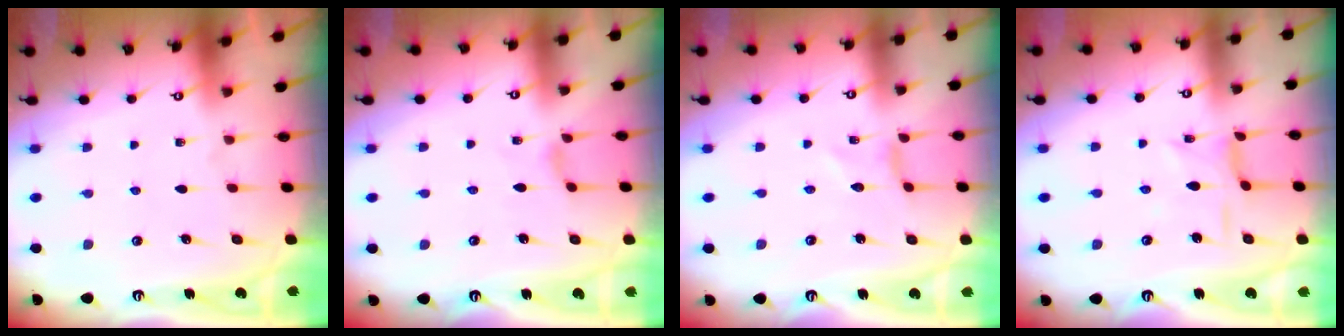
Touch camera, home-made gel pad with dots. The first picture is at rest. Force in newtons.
{"total": 1.9, "press": 1.9, "slide": 0.4}
{"total": 0.0}
{"total": 2.3, "press": 2.3, "slide": 0.2}